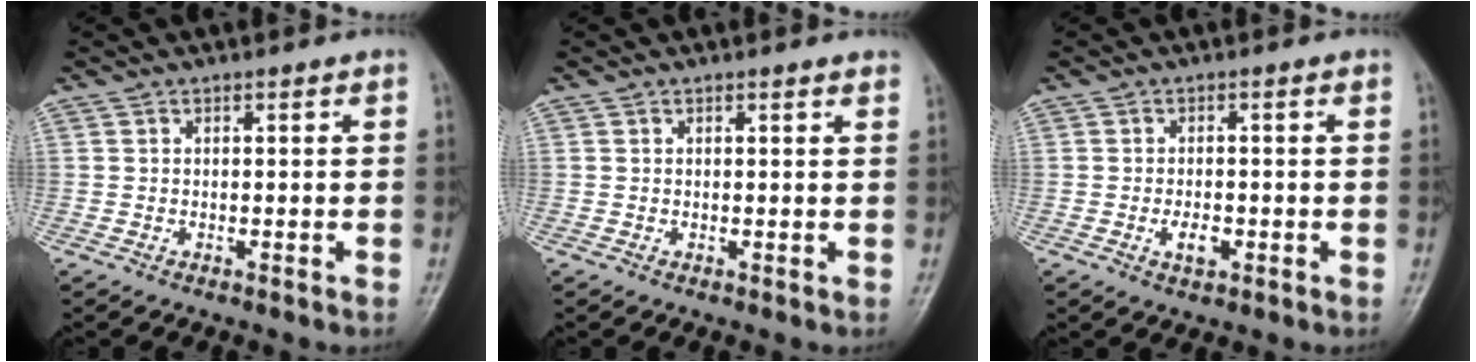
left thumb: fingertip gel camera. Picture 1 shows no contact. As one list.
[{"total": 1.4, "force": [1.2, 0.2, 0.6], "torque": [-0.005, -0.002, 0.011]}, {"total": 3.0, "force": [-0.9, 1.7, 2.3], "torque": [-0.037, 0.001, -0.013]}]